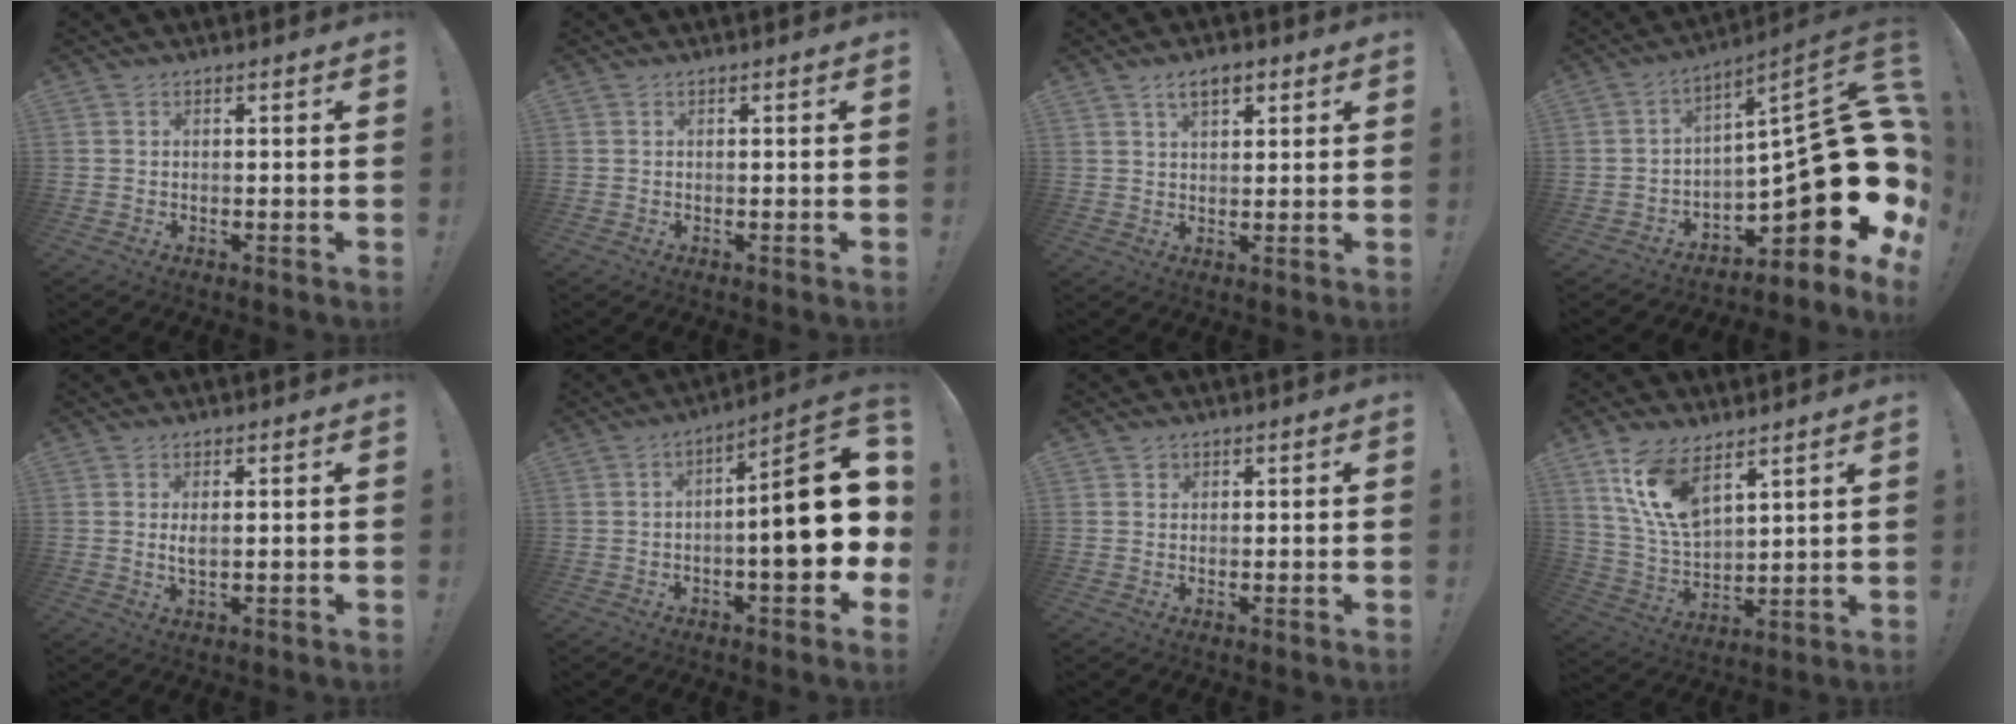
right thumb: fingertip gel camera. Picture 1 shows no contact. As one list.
[{"total": 0.0}, {"total": 5.7, "force": [3.0, 3.2, 3.7], "torque": [-0.054, -0.003, 0.053]}, {"total": 20.7, "force": [-4.0, 7.1, 19.0], "torque": [-0.248, -0.009, -0.050]}, {"total": 2.8, "force": [0.7, 0.9, 2.6], "torque": [-0.035, -0.007, 0.010]}, {"total": 19.2, "force": [-1.3, 5.7, 18.3], "torque": [-0.236, 0.007, -0.020]}, {"total": 1.3, "force": [0.8, 1.0, 0.1], "torque": [0.001, -0.002, 0.014]}, {"total": 13.6, "force": [8.8, 6.2, 8.4], "torque": [-0.179, -0.047, 0.164]}]